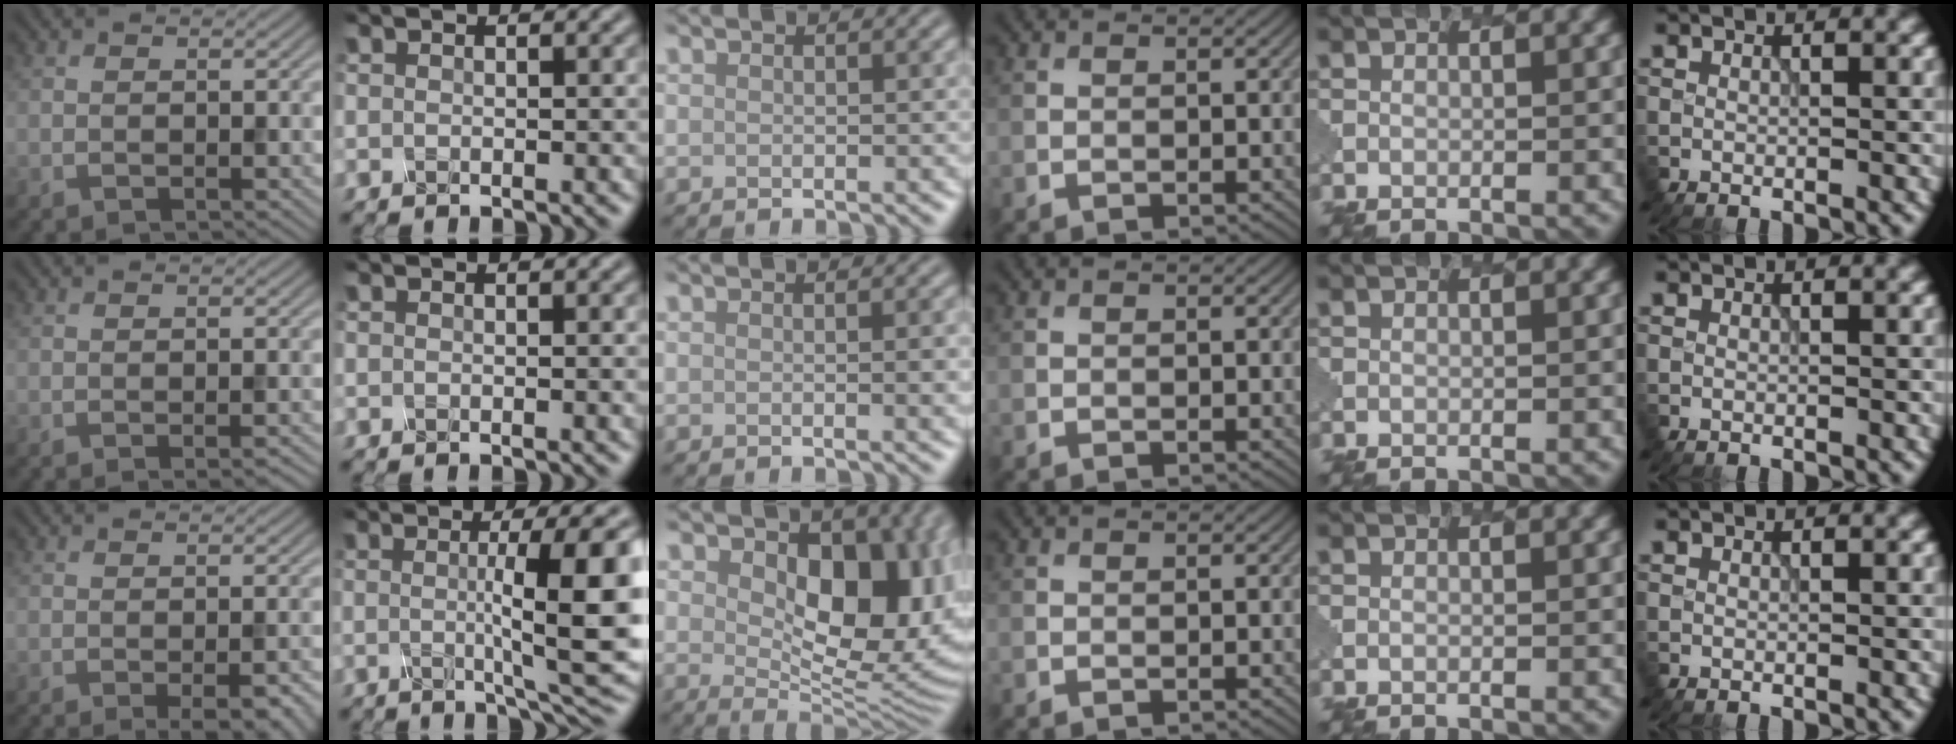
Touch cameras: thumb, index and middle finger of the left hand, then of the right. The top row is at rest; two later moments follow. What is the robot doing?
{"motion": "screw", "object": "spray bottle"}